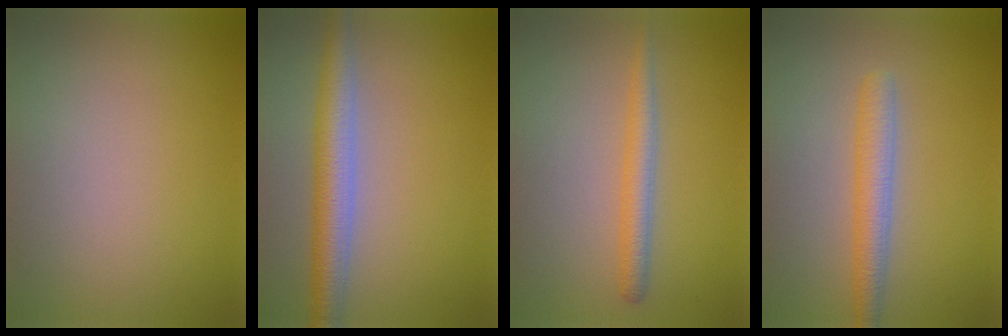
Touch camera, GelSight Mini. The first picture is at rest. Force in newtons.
{"total": 4.4, "press": 4.4, "slide": 0.1}
{"total": 2.2, "press": 2.2, "slide": 0.2}
{"total": 2.9, "press": 2.9, "slide": 0.0}